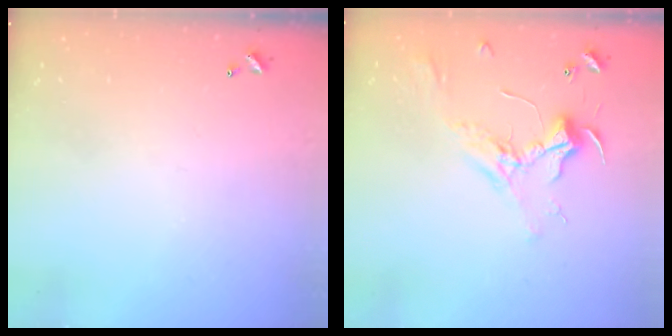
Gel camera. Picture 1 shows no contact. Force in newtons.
{"total": 2.3, "press": 2.2, "slide": 0.7}